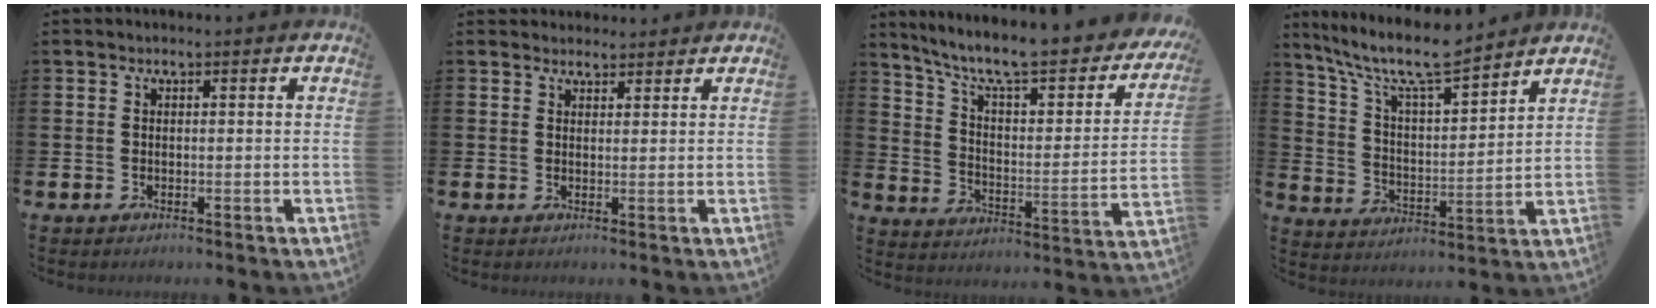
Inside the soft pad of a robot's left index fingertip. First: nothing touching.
{"total": 2.3, "force": [2.2, 0.8, -0.1], "torque": [0.006, -0.009, 0.039]}
{"total": 9.5, "force": [7.9, 2.2, 4.8], "torque": [-0.114, -0.062, 0.127]}
{"total": 9.9, "force": [8.8, 1.5, 4.4], "torque": [-0.115, -0.051, 0.152]}